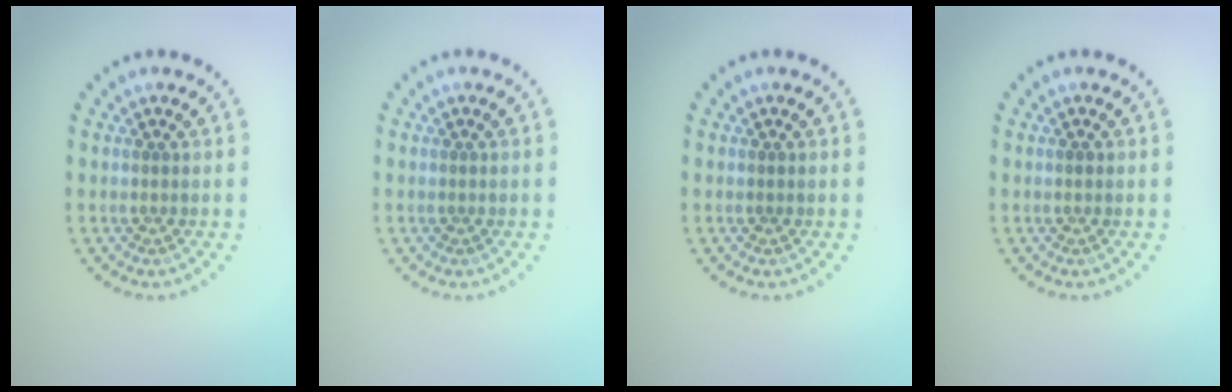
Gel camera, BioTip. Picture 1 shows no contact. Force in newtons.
{"total": 0.0}
{"total": 0.0}
{"total": 0.6, "press": 0.5, "slide": 0.2}